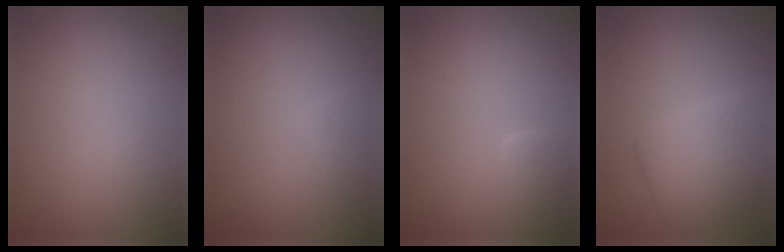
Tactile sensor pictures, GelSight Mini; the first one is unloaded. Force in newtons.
{"total": 0.8, "press": 0.8, "slide": 0.0}
{"total": 1.9, "press": 1.9, "slide": 0.1}
{"total": 4.0, "press": 4.0, "slide": 0.0}